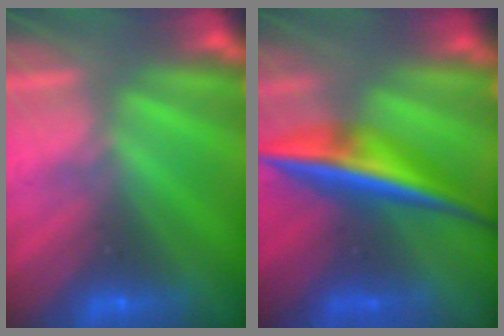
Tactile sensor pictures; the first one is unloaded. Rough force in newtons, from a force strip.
{"total": 7.2}